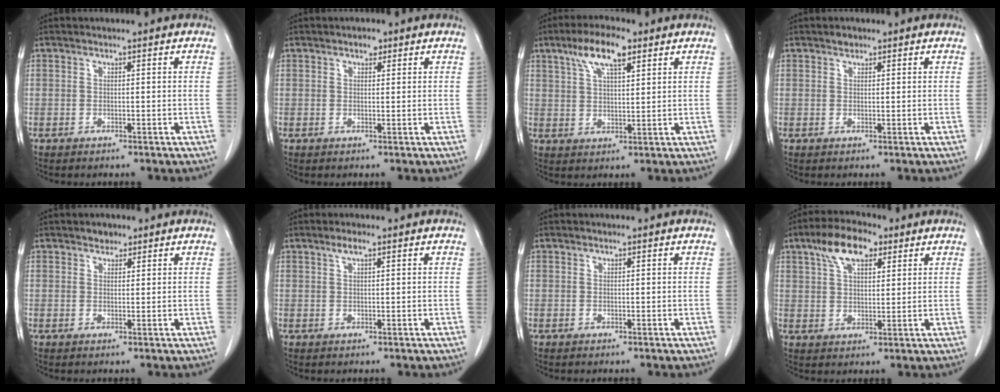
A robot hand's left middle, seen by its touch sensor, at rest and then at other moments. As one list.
[{"total": 1.4, "force": [0.9, 0.7, 0.7], "torque": [-0.013, 0.001, 0.013]}, {"total": 7.7, "force": [4.5, 2.1, 5.9], "torque": [-0.118, 0.014, 0.082]}, {"total": 1.0, "force": [0.8, 0.6, 0.3], "torque": [-0.008, 0.000, 0.012]}, {"total": 1.6, "force": [1.2, 1.0, 0.4], "torque": [-0.008, 0.000, 0.018]}, {"total": 1.6, "force": [1.0, 0.2, 1.2], "torque": [-0.029, 0.005, 0.021]}, {"total": 0.0}, {"total": 8.3, "force": [4.7, 3.5, 5.8], "torque": [-0.113, 0.021, 0.085]}]